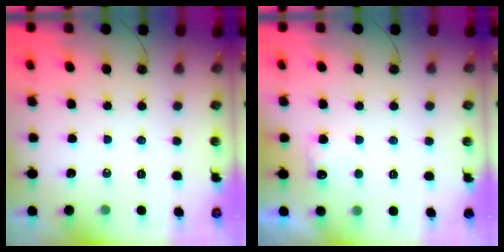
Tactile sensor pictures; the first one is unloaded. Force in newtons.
{"total": 6.4, "press": 6.3, "slide": 1.2}